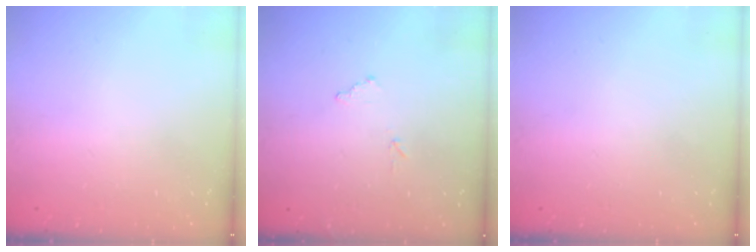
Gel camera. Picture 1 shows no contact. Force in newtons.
{"total": 7.2, "press": 7.1, "slide": 0.5}
{"total": 0.0}